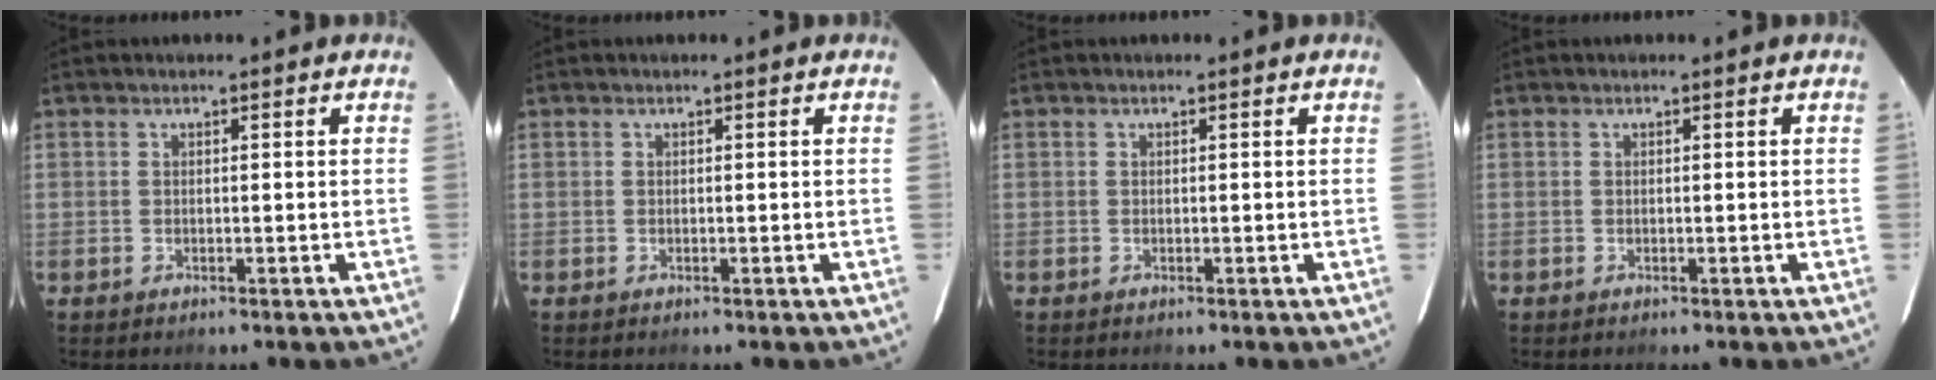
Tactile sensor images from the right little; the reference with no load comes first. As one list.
[{"total": 0.0}, {"total": 0.0}, {"total": 0.0}]